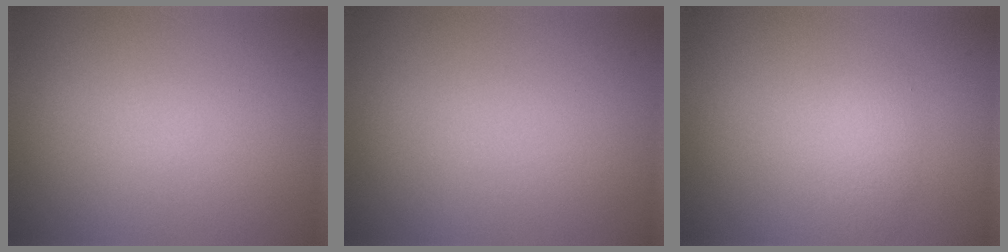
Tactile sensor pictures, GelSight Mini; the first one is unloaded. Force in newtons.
{"total": 0.0}
{"total": 1.3, "press": 1.3, "slide": 0.1}